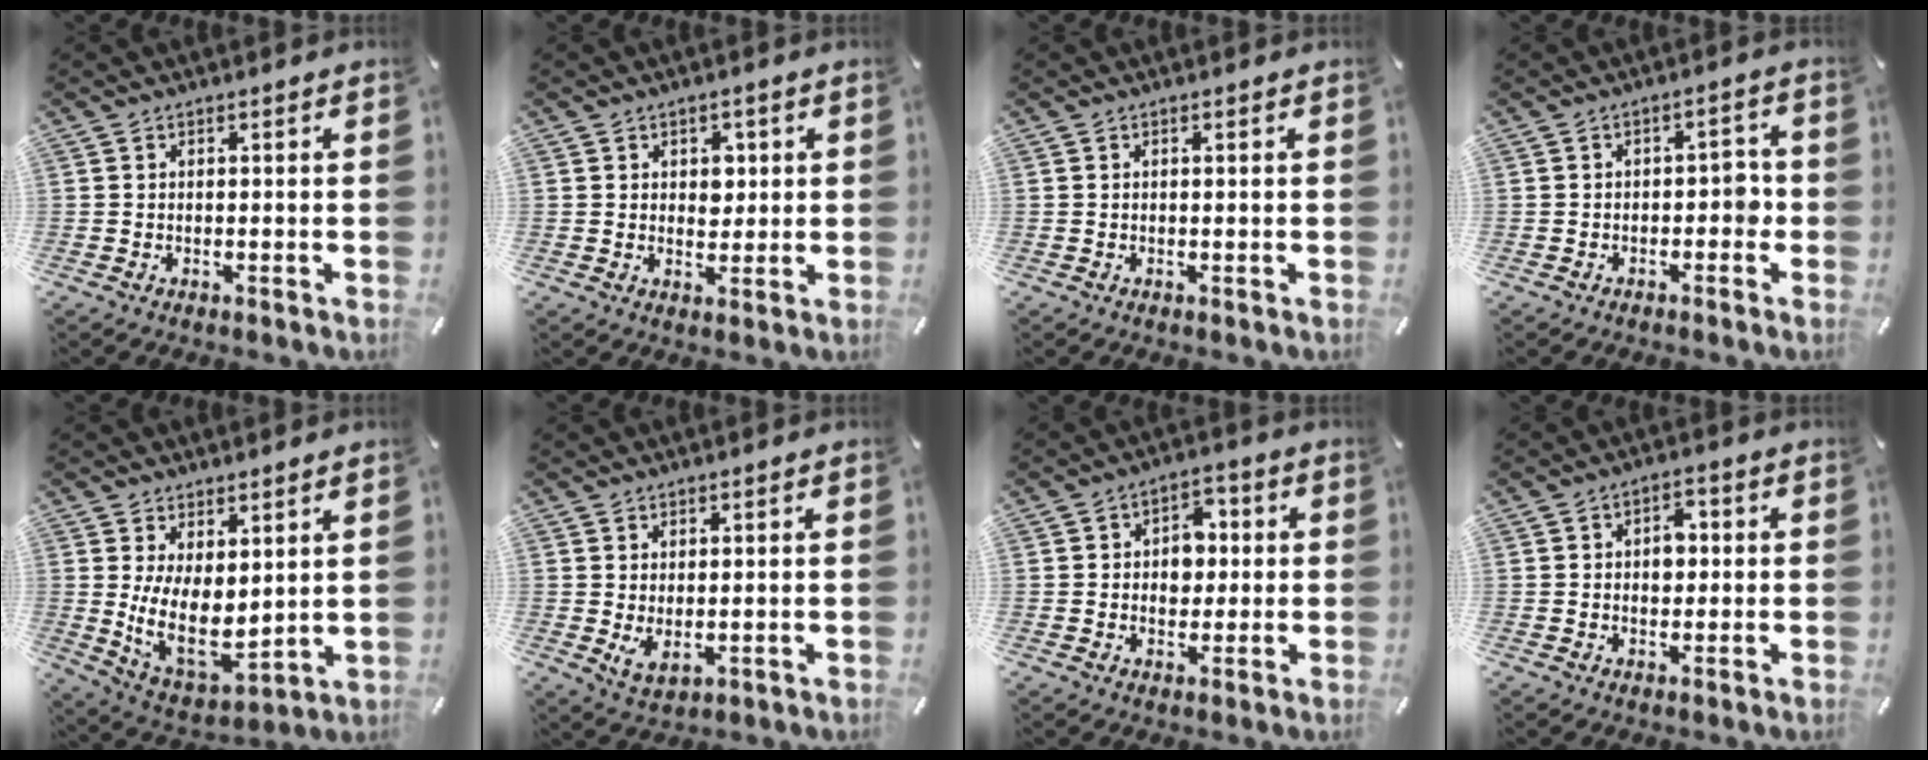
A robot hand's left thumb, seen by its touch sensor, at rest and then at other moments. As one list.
[{"total": 4.0, "force": [1.2, 3.3, 1.9], "torque": [-0.004, -0.008, 0.010]}, {"total": 0.6, "force": [0.1, 0.0, 0.6], "torque": [-0.010, -0.001, 0.003]}, {"total": 4.3, "force": [-1.2, 2.5, 3.3], "torque": [-0.050, 0.012, -0.025]}, {"total": 11.5, "force": [2.8, 7.1, 8.6], "torque": [-0.149, -0.050, 0.059]}, {"total": 3.9, "force": [0.8, 2.3, 3.0], "torque": [-0.060, -0.005, 0.014]}, {"total": 6.7, "force": [0.3, 5.4, 3.9], "torque": [-0.045, 0.000, -0.003]}, {"total": 5.0, "force": [0.3, 3.5, 3.6], "torque": [-0.039, -0.002, -0.005]}]